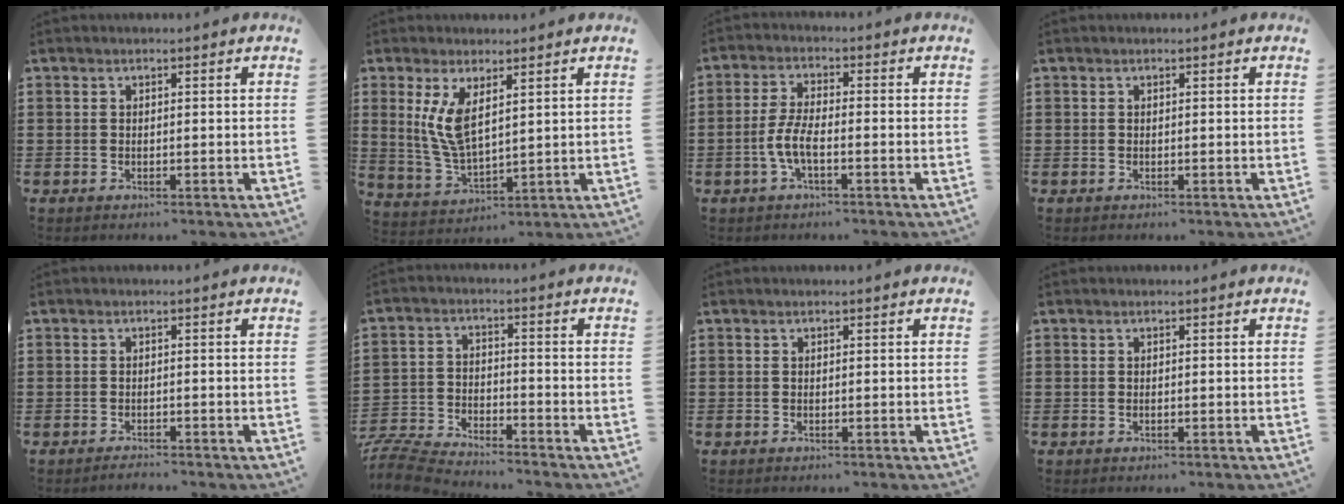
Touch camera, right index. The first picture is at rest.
{"total": 7.0, "force": [2.4, 2.8, 6.0], "torque": [-0.135, -0.003, 0.041]}
{"total": 4.9, "force": [-1.8, 1.3, 4.4], "torque": [-0.109, -0.010, -0.042]}
{"total": 0.0}
{"total": 1.1, "force": [-1.1, 0.0, 0.2], "torque": [-0.007, -0.001, -0.021]}
{"total": 6.1, "force": [-6.0, 0.3, 0.7], "torque": [-0.036, 0.000, -0.127]}
{"total": 0.0}
{"total": 0.0}